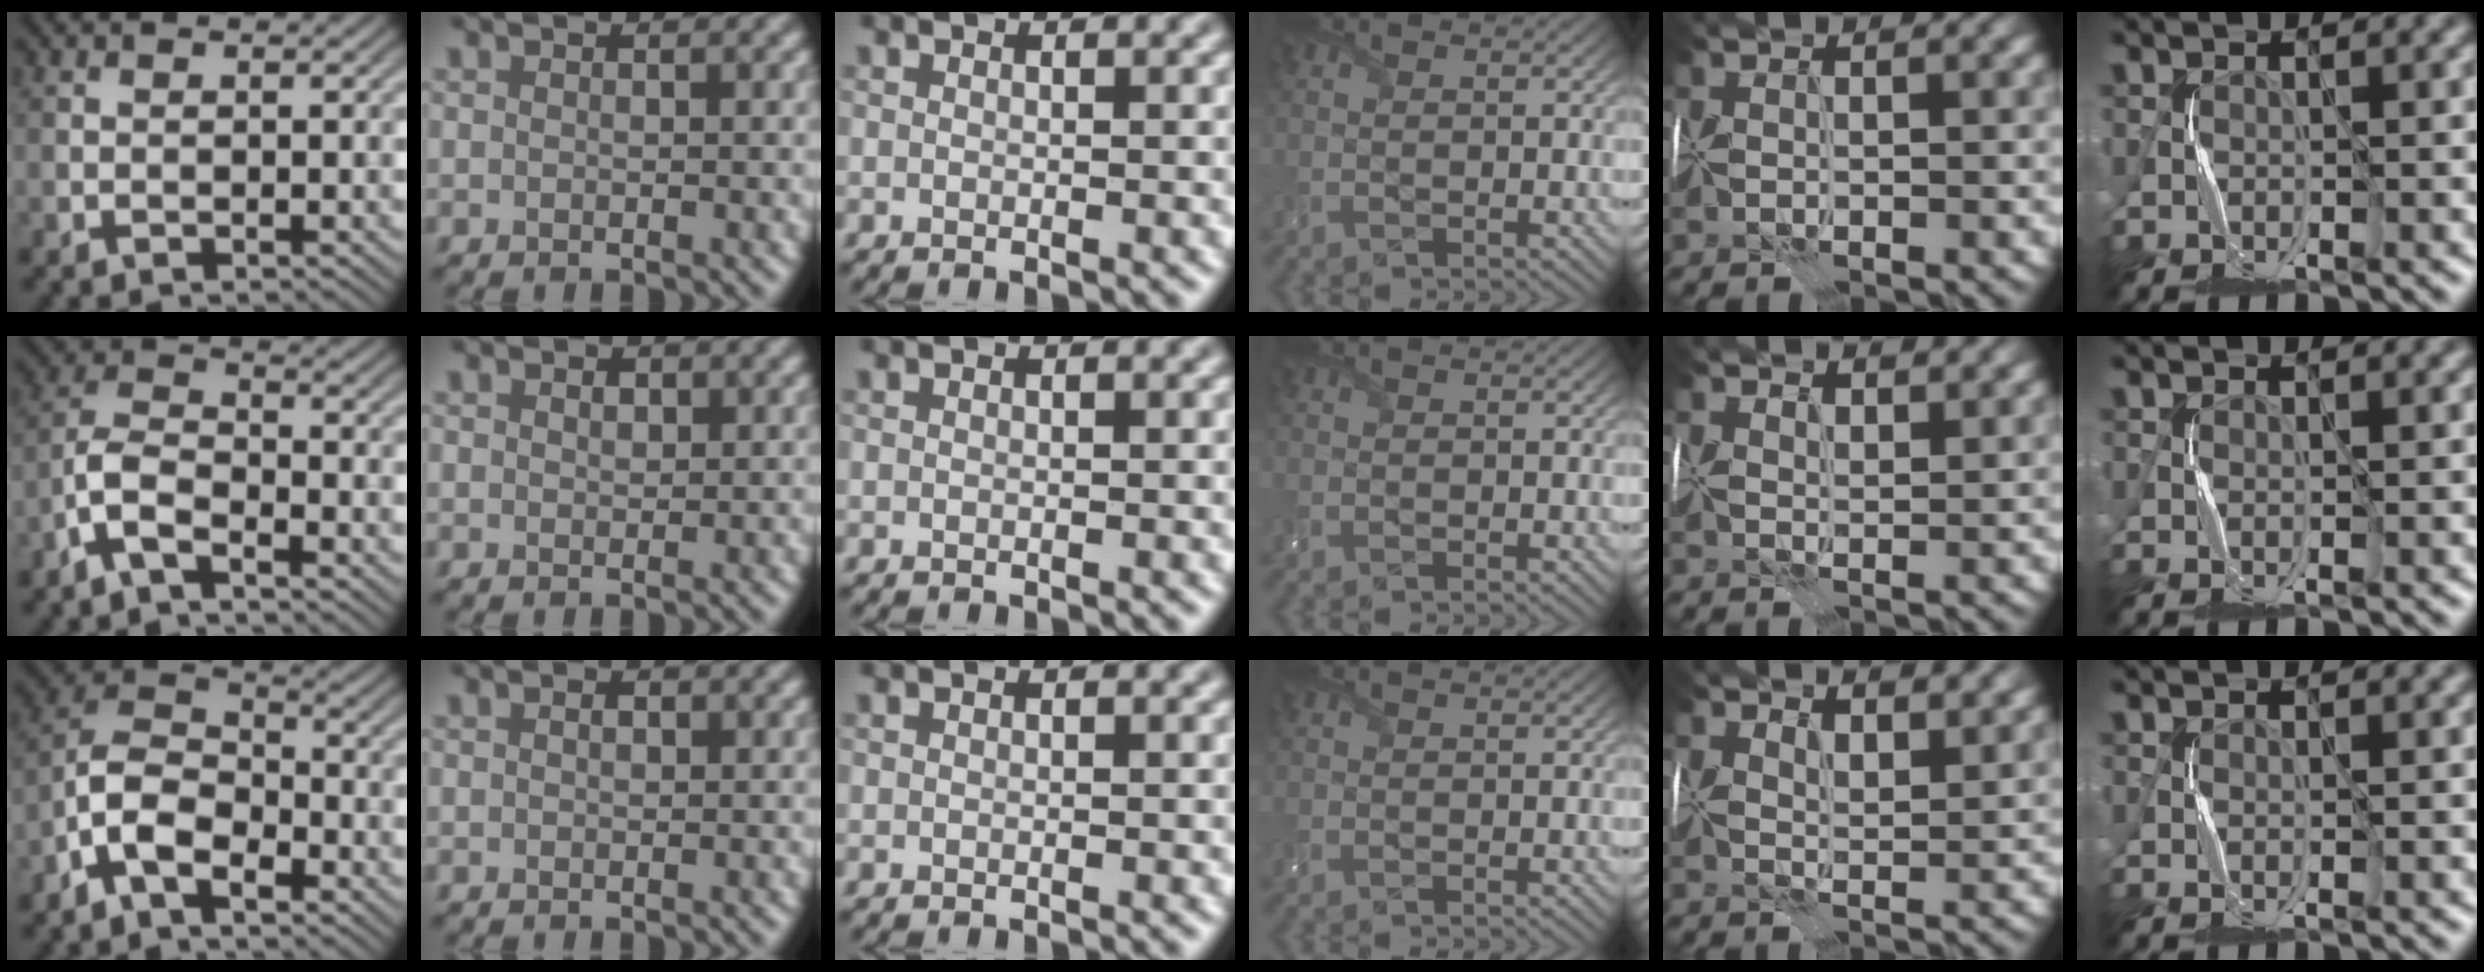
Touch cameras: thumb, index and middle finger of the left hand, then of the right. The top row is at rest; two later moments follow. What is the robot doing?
{"motion": "wrap", "object": "felt sheet"}